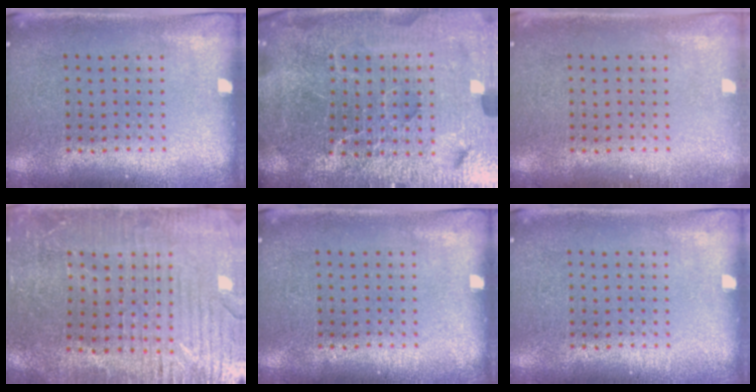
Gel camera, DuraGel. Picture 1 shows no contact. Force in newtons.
{"total": 7.0, "press": 6.1, "slide": 3.4}
{"total": 0.6, "press": 0.6, "slide": 0.1}
{"total": 3.2, "press": 3.1, "slide": 0.6}
{"total": 0.0}
{"total": 0.0}